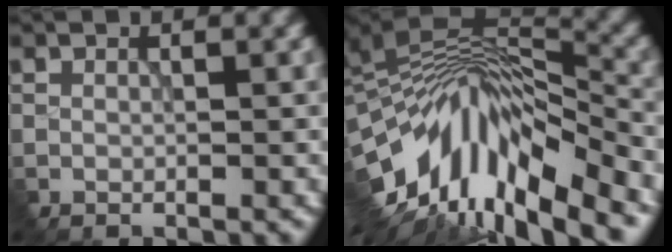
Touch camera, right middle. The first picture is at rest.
{"total": 13.6, "force": [-5.6, 5.5, 11.1], "torque": [-0.214, 0.019, -0.097]}